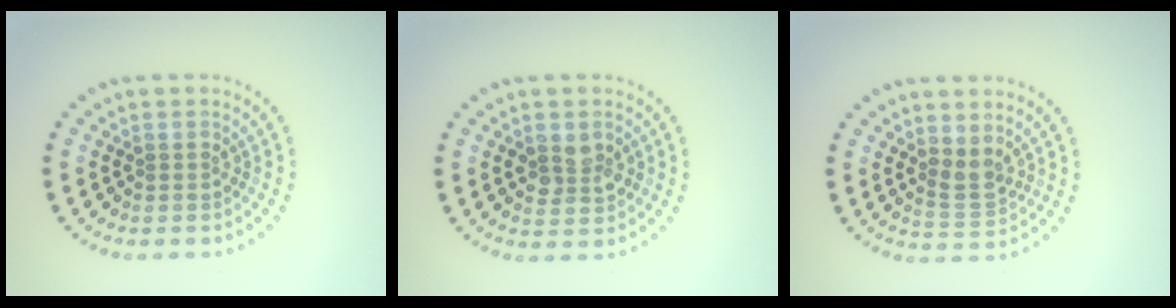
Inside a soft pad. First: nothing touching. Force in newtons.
{"total": 2.7, "press": 2.7, "slide": 0.2}
{"total": 2.0, "press": 1.6, "slide": 1.1}